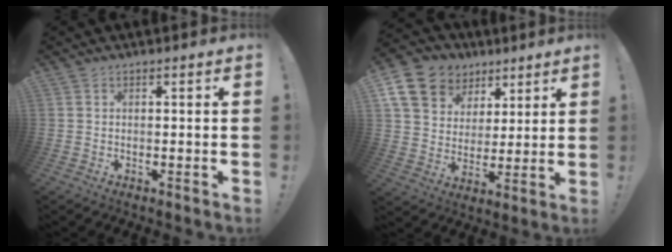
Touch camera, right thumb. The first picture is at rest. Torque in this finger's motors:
{"motor_torque": [-0.16, 0.59, 0.73, 0.43, 0.05]}